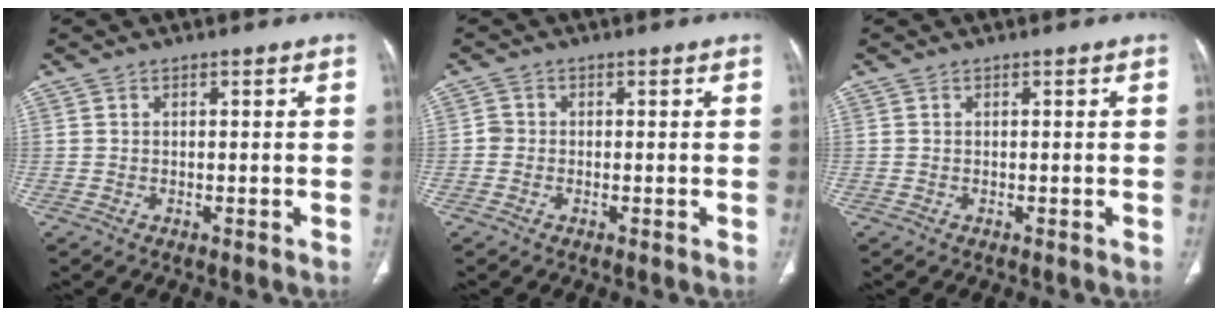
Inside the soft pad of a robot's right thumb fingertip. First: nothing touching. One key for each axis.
{"total": 1.4, "fx": -0.2, "fy": 1.3, "fz": 0.4, "tx": 0.001, "ty": 0.005, "tz": -0.007}
{"total": 0.0}